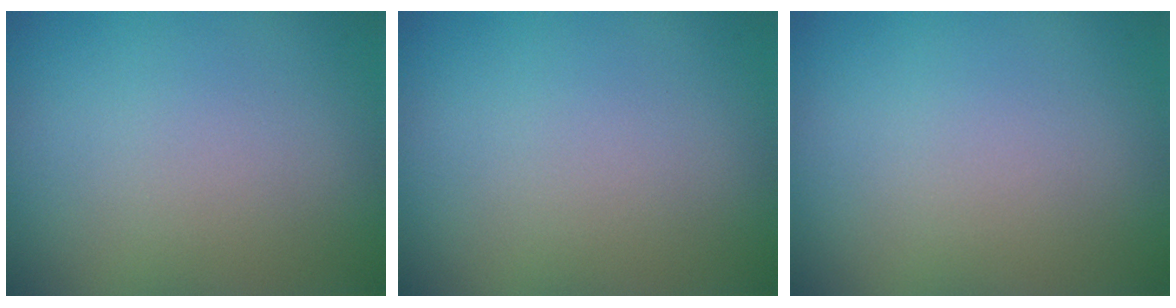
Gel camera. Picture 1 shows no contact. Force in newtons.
{"total": 0.0}
{"total": 0.0}